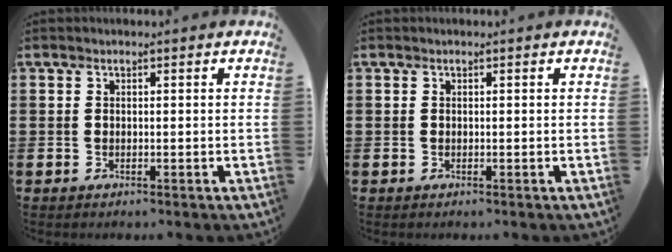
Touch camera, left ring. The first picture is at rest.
{"total": 0.0}